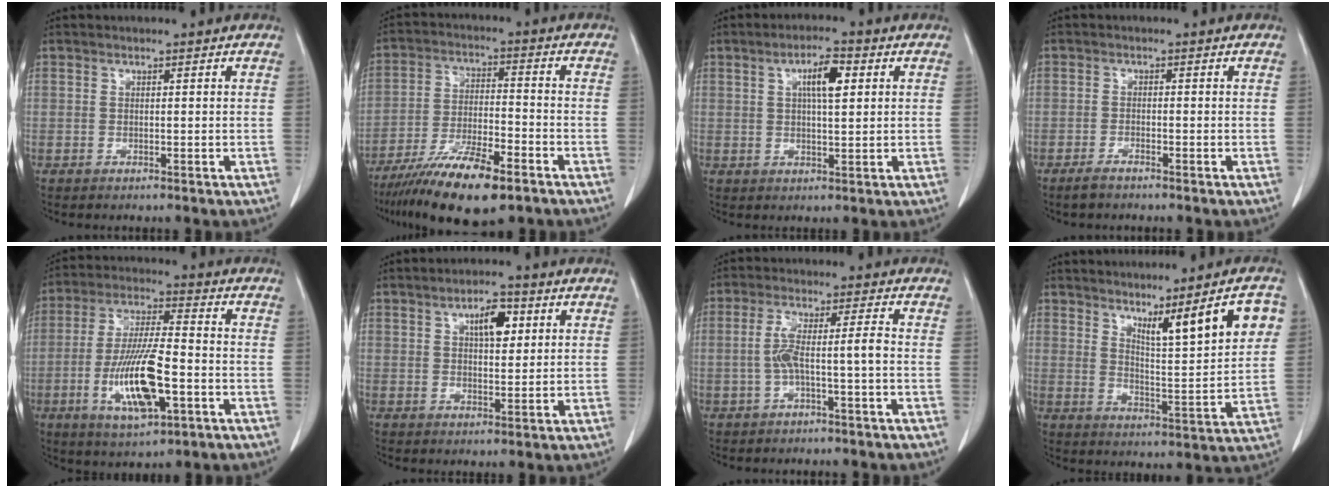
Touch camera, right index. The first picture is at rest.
{"total": 14.0, "force": [-9.5, 2.9, 9.9], "torque": [-0.182, -0.027, -0.166]}
{"total": 5.6, "force": [1.8, 1.3, 5.1], "torque": [-0.089, 0.007, 0.030]}
{"total": 2.1, "force": [-1.7, 0.3, 1.1], "torque": [-0.026, -0.003, -0.032]}
{"total": 13.4, "force": [-3.9, 3.1, 12.4], "torque": [-0.246, -0.008, -0.065]}
{"total": 5.5, "force": [2.1, 2.2, 4.5], "torque": [-0.074, 0.006, 0.035]}
{"total": 5.2, "force": [-1.1, 0.0, 5.1], "torque": [-0.104, 0.020, -0.017]}
{"total": 11.8, "force": [5.9, 1.0, 10.1], "torque": [-0.146, -0.006, 0.093]}